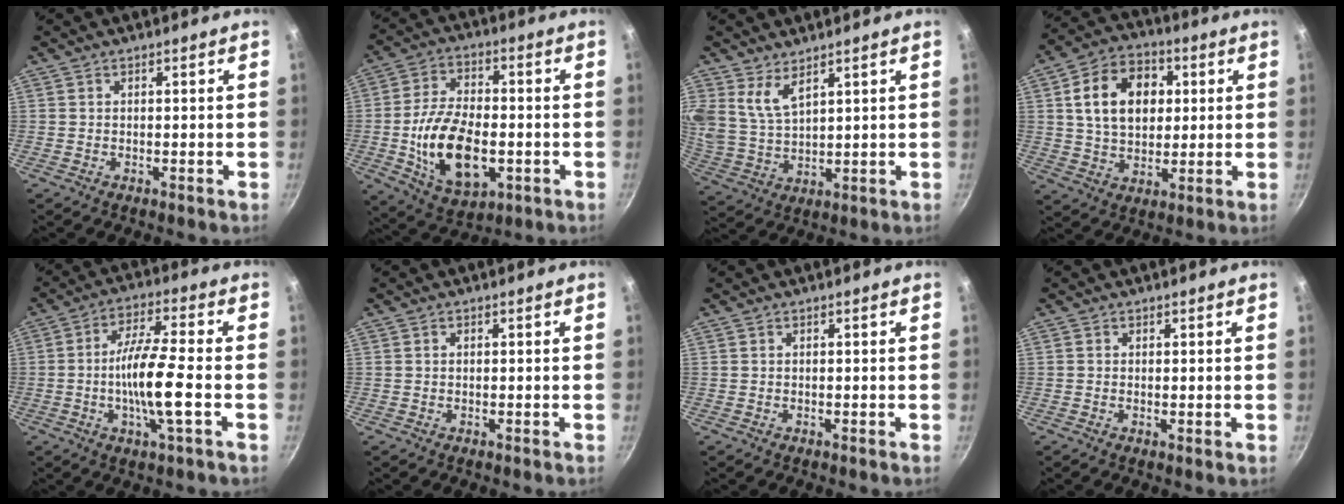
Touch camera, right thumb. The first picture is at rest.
{"total": 16.8, "force": [-3.1, 9.5, 13.5], "torque": [-0.232, 0.013, -0.047]}
{"total": 5.7, "force": [3.8, 2.8, 3.2], "torque": [-0.058, -0.031, 0.084]}
{"total": 14.7, "force": [3.1, 10.5, 9.8], "torque": [-0.136, 0.009, 0.045]}
{"total": 11.4, "force": [-2.3, 1.7, 11.0], "torque": [-0.203, 0.020, -0.049]}
{"total": 0.7, "force": [0.2, 0.5, 0.4], "torque": [-0.006, 0.003, 0.003]}
{"total": 0.0}
{"total": 0.5, "force": [0.2, 0.2, 0.4], "torque": [-0.006, -0.007, -0.001]}